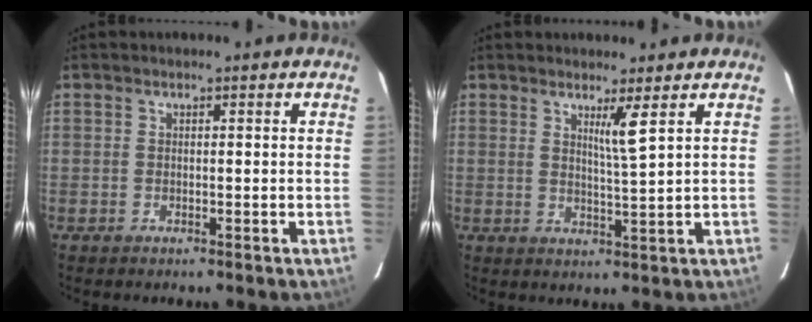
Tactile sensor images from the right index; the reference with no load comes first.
{"total": 3.1, "force": [1.7, -1.0, 2.4], "torque": [-0.043, -0.017, 0.034]}